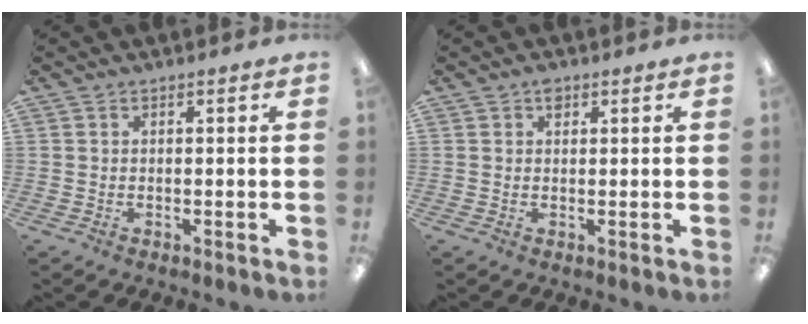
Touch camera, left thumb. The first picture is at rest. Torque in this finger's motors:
{"motor_torque": [0.16, 0.01, 0.57, 0.10, 0.00]}